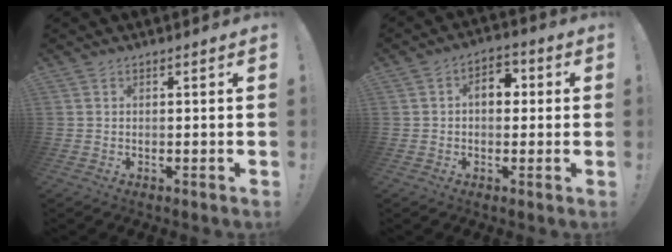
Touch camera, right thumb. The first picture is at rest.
{"total": 6.9, "force": [1.1, 4.7, 5.0], "torque": [-0.063, 0.004, 0.016]}